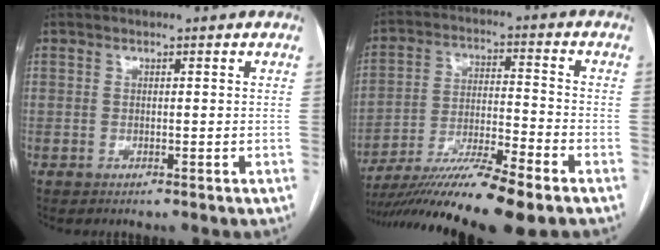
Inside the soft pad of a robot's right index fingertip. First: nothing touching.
{"total": 14.7, "force": [-11.5, -0.4, 9.1], "torque": [-0.166, -0.023, -0.202]}